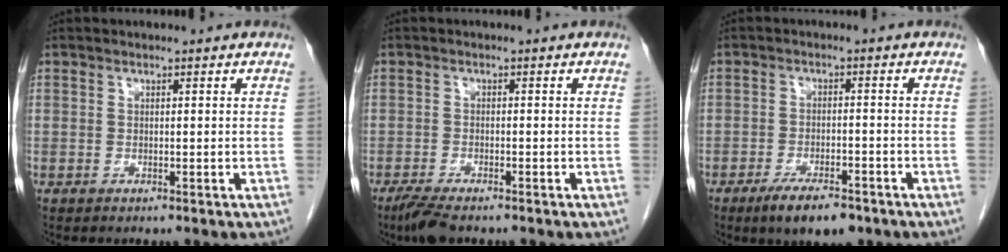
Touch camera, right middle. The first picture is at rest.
{"total": 3.7, "force": [-2.9, 0.7, 2.2], "torque": [-0.047, -0.010, -0.052]}
{"total": 6.8, "force": [-4.8, 2.1, 4.4], "torque": [-0.075, -0.007, -0.073]}